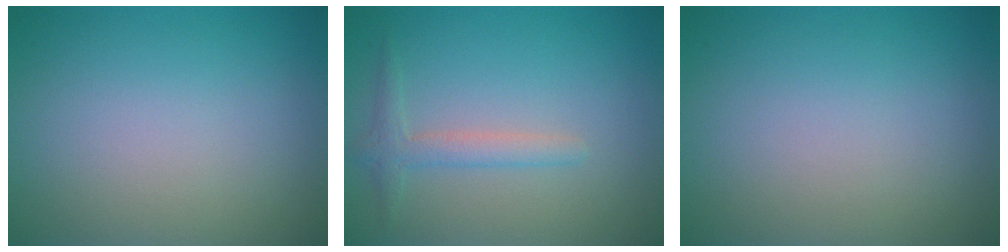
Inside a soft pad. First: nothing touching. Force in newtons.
{"total": 1.9, "press": 1.9, "slide": 0.0}
{"total": 0.0}